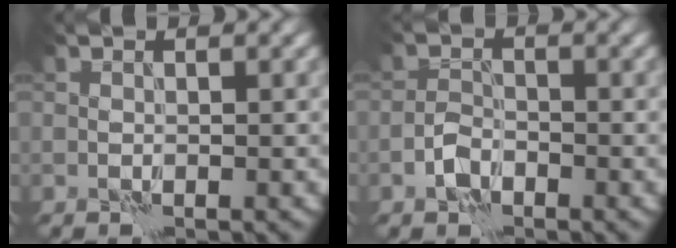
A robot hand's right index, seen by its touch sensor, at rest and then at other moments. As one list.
[{"total": 1.8, "force": [-1.2, 1.0, 0.8], "torque": [-0.013, 0.008, -0.026]}]